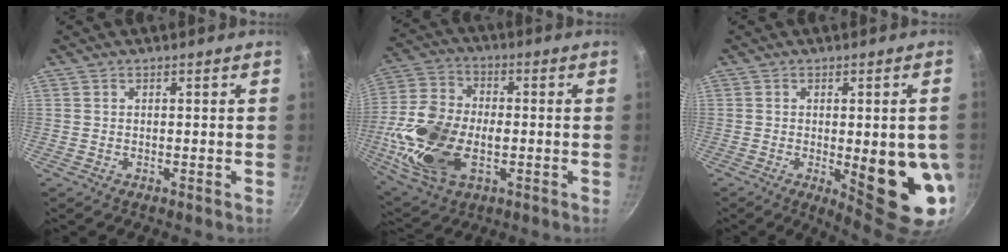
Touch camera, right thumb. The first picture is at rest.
{"total": 19.1, "force": [-3.6, 11.6, 14.8], "torque": [-0.301, 0.005, -0.059]}
{"total": 17.4, "force": [-3.5, 5.6, 16.1], "torque": [-0.158, -0.011, -0.019]}